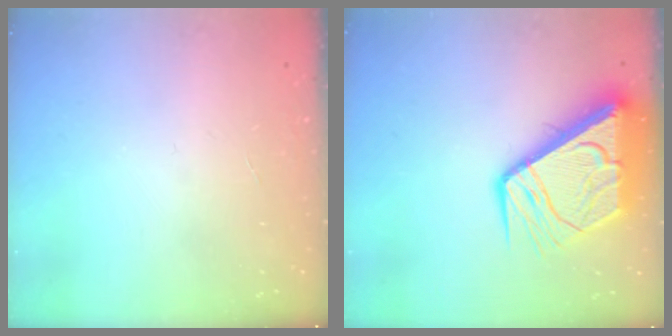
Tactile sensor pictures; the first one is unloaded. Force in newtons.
{"total": 16.0, "press": 15.9, "slide": 2.0}